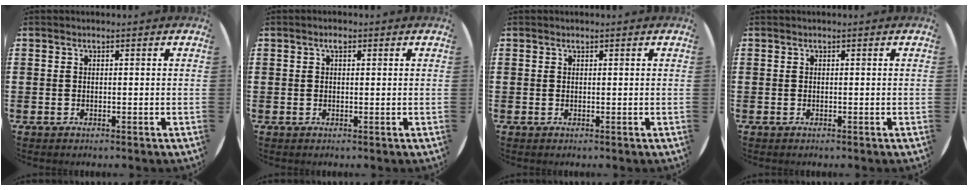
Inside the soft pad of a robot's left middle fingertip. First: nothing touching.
{"total": 0.9, "force": [0.4, 0.4, 0.7], "torque": [-0.015, 0.005, 0.007]}
{"total": 0.0}
{"total": 0.0}